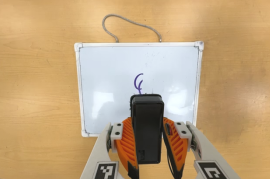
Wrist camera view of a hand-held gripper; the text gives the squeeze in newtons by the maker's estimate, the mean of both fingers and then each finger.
{"total": 5.5, "left": 4.9, "right": 6.1}